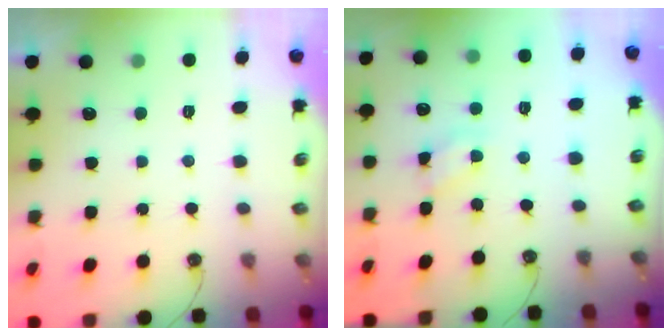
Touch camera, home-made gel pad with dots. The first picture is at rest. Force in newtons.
{"total": 2.9, "press": 2.9, "slide": 0.4}